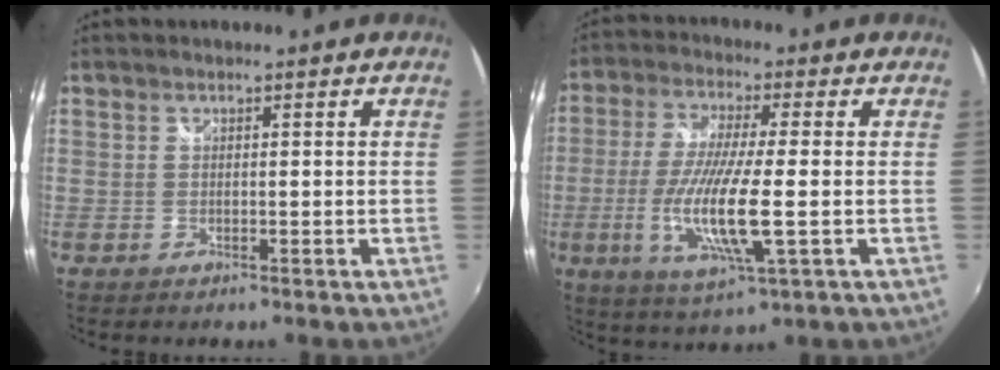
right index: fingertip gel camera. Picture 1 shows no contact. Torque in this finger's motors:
{"motor_torque": [1.93, -0.21, 1.05, 0.21]}